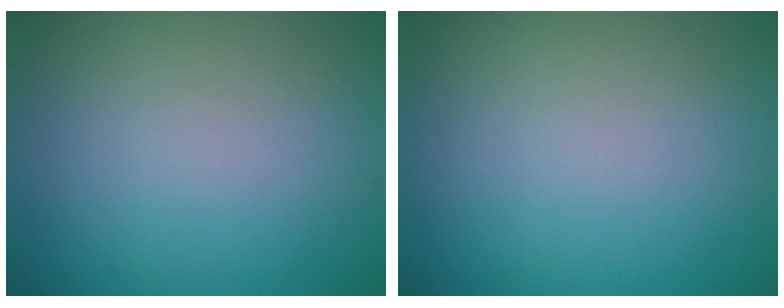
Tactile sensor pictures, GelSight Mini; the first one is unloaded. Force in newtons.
{"total": 0.0}